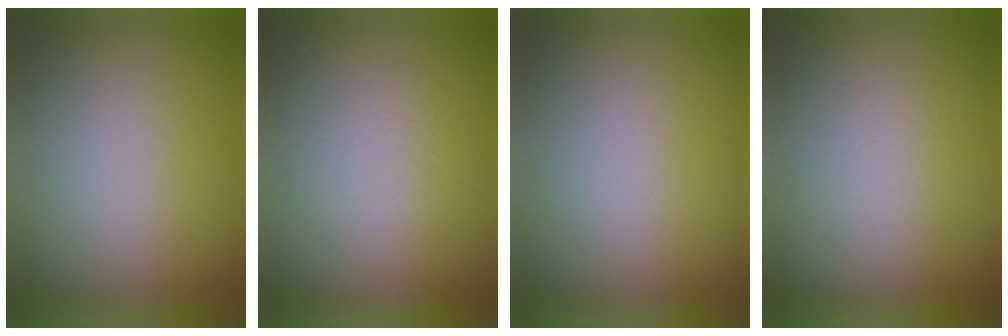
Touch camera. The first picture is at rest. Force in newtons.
{"total": 3.6}
{"total": 0.0}
{"total": 3.6}